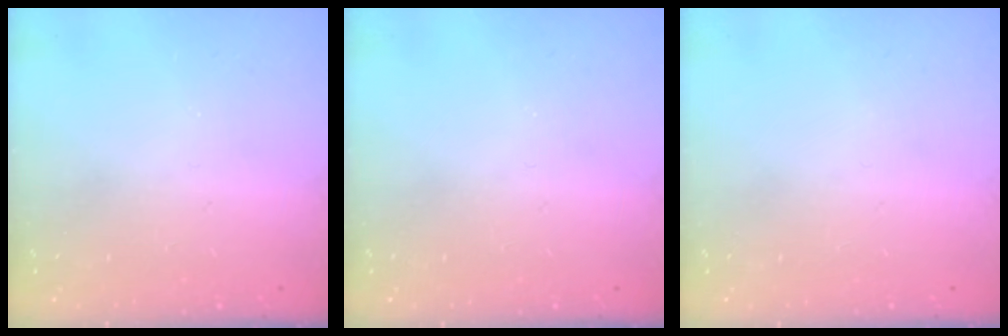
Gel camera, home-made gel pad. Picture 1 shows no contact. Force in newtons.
{"total": 0.0}
{"total": 0.0}